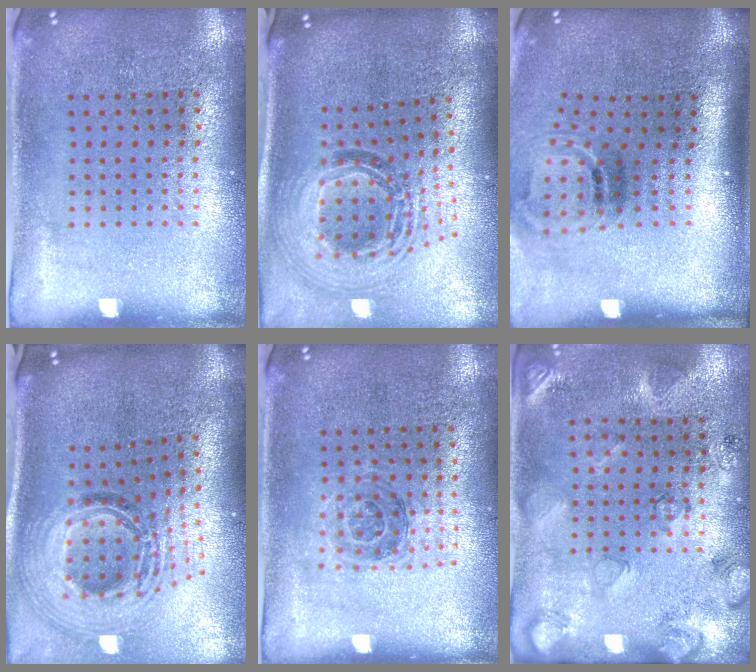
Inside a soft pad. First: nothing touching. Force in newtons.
{"total": 1.8, "press": 1.5, "slide": 1.0}
{"total": 1.8, "press": 1.1, "slide": 1.5}
{"total": 2.3, "press": 1.8, "slide": 1.5}
{"total": 1.1, "press": 1.0, "slide": 0.3}
{"total": 2.3, "press": 1.8, "slide": 1.4}